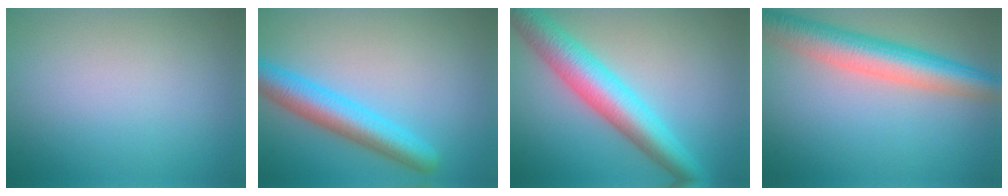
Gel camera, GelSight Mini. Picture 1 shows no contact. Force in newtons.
{"total": 5.5, "press": 5.5, "slide": 0.2}
{"total": 7.2, "press": 7.2, "slide": 0.1}
{"total": 7.1, "press": 7.1, "slide": 0.0}